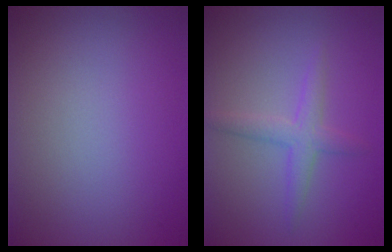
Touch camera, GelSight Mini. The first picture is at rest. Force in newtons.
{"total": 2.3, "press": 2.3, "slide": 0.0}